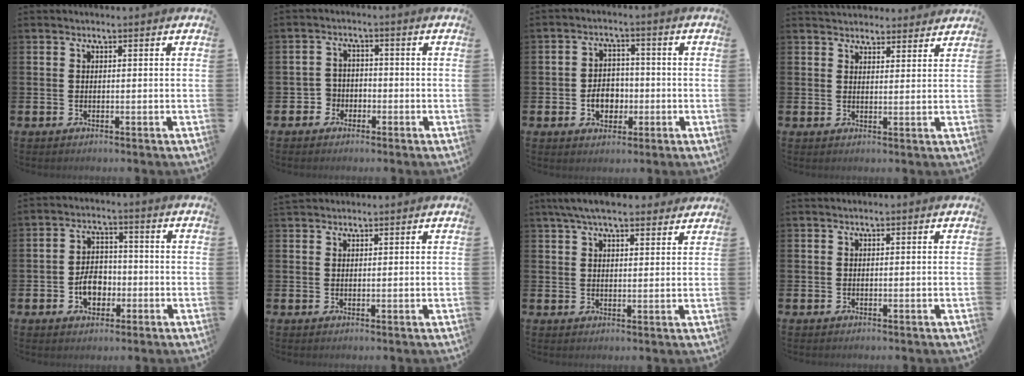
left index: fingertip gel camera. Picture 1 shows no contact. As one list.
[{"total": 2.9, "force": [-2.0, 2.1, 0.0], "torque": [-0.012, 0.007, -0.045]}, {"total": 4.5, "force": [-1.2, 3.5, 2.6], "torque": [-0.034, 0.000, -0.031]}, {"total": 3.6, "force": [3.5, 1.0, -0.1], "torque": [0.009, -0.019, 0.062]}, {"total": 4.8, "force": [-1.5, 3.4, 2.9], "torque": [-0.043, 0.003, -0.033]}, {"total": 1.6, "force": [1.4, 0.6, 0.0], "torque": [0.013, -0.002, 0.024]}, {"total": 5.9, "force": [5.2, 1.4, 2.4], "torque": [-0.053, -0.011, 0.095]}, {"total": 0.0}]